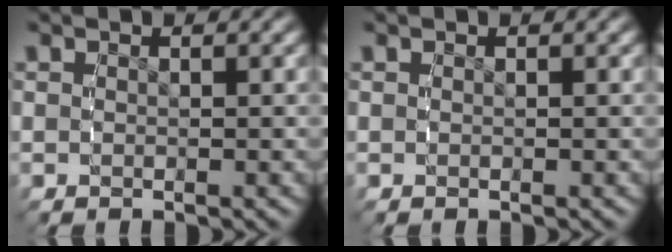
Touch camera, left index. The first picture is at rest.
{"total": 0.0}